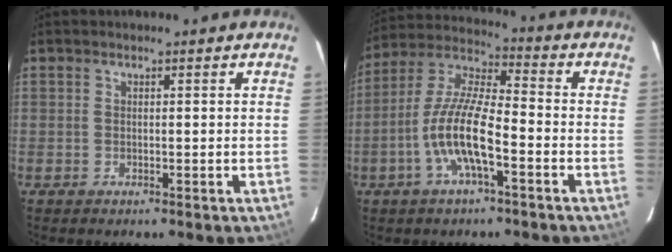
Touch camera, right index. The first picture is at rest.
{"total": 12.1, "force": [-4.7, 2.8, 10.8], "torque": [-0.224, 0.001, -0.092]}